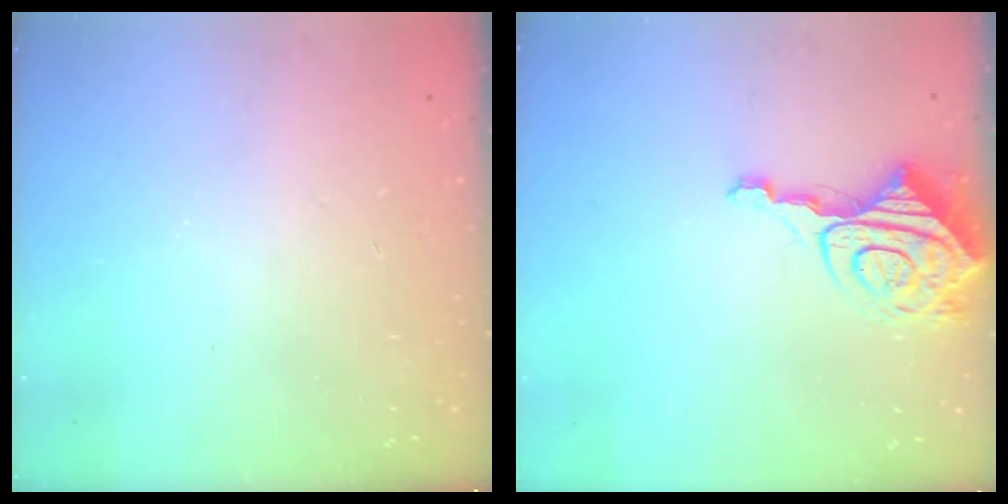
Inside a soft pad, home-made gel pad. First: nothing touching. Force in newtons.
{"total": 11.3, "press": 11.3, "slide": 1.1}